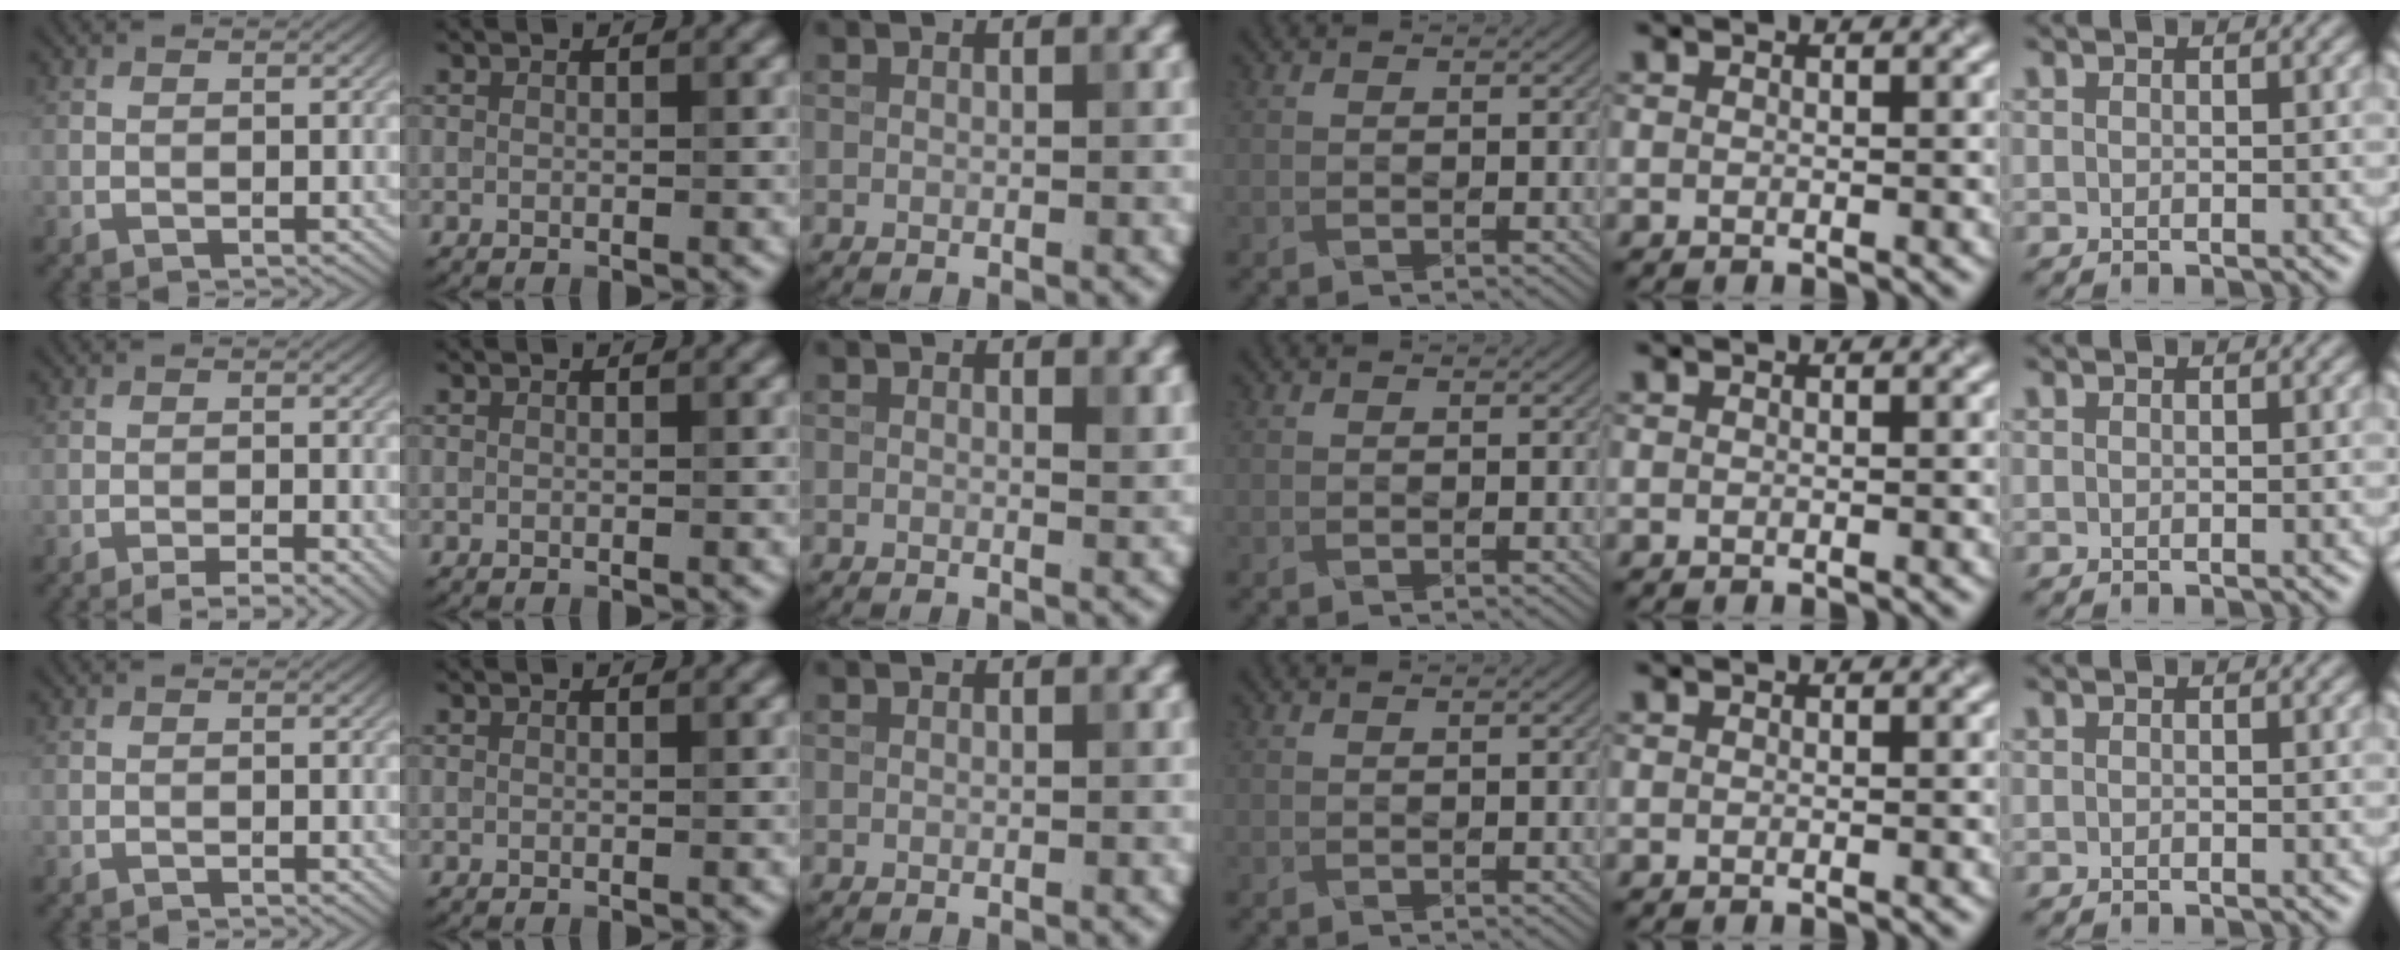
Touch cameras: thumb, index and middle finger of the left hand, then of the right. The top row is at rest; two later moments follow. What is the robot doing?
{"motion": "pour", "object": "sugar"}